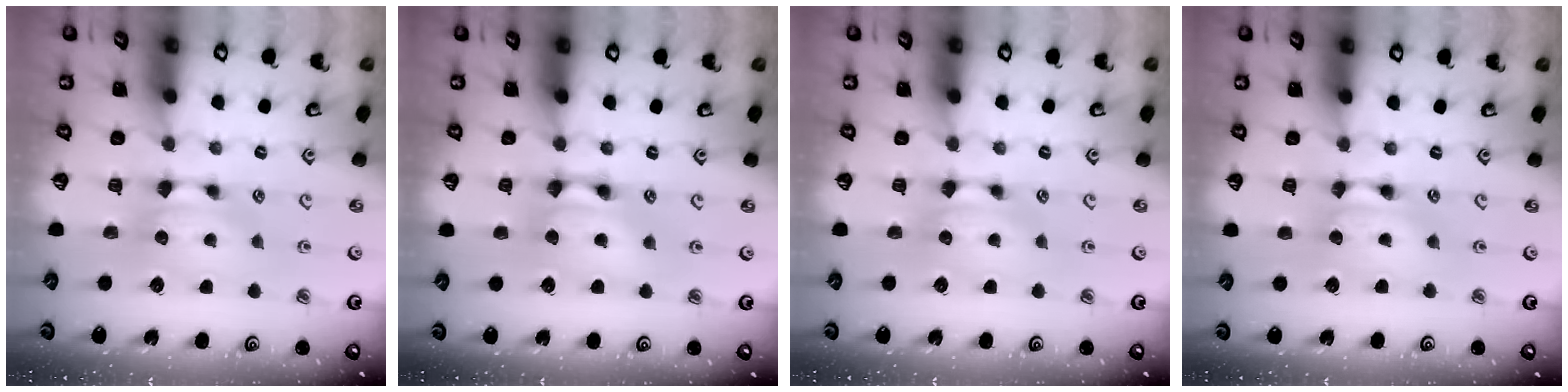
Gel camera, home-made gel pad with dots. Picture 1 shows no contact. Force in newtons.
{"total": 3.1, "press": 3.1, "slide": 0.3}
{"total": 0.0}
{"total": 1.7, "press": 1.7, "slide": 0.1}